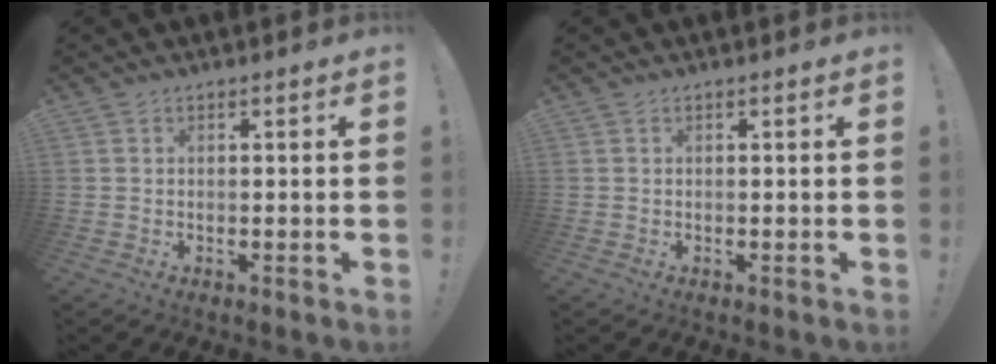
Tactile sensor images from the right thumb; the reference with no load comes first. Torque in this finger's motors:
{"motor_torque": [0.00, 0.03, 0.01, -0.02, 0.02]}